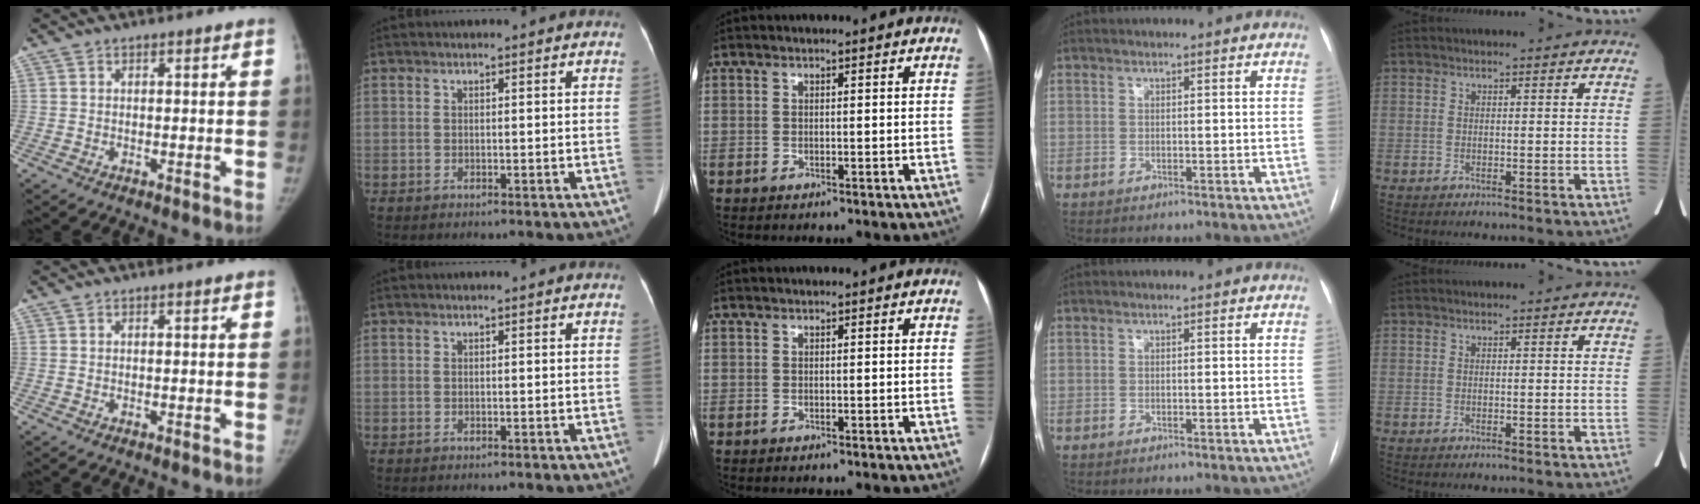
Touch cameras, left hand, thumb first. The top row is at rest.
{}